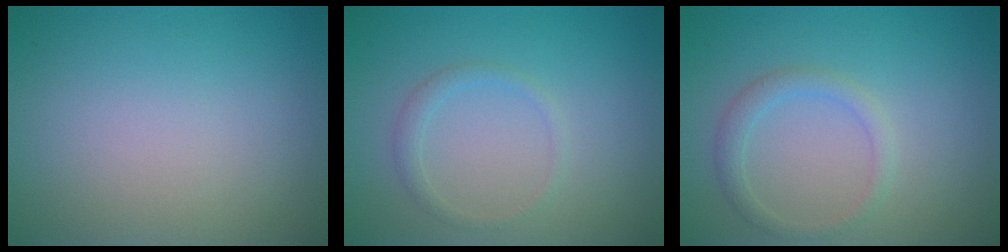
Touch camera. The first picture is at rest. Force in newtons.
{"total": 1.2, "press": 1.1, "slide": 0.1}
{"total": 1.8, "press": 1.8, "slide": 0.1}